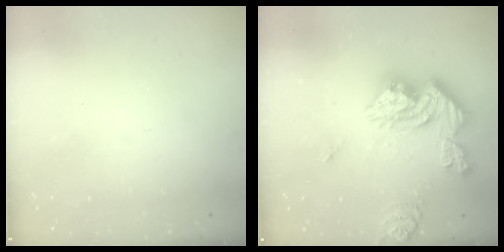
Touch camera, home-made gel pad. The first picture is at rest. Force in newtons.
{"total": 18.2, "press": 18.1, "slide": 1.9}